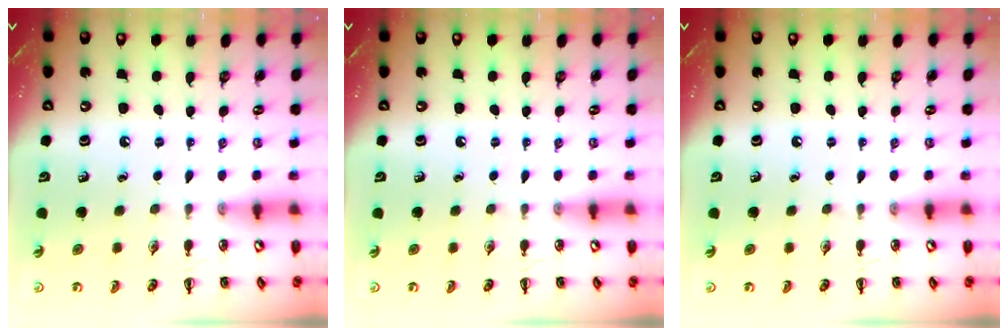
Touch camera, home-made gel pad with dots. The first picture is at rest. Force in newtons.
{"total": 0.0}
{"total": 0.0}